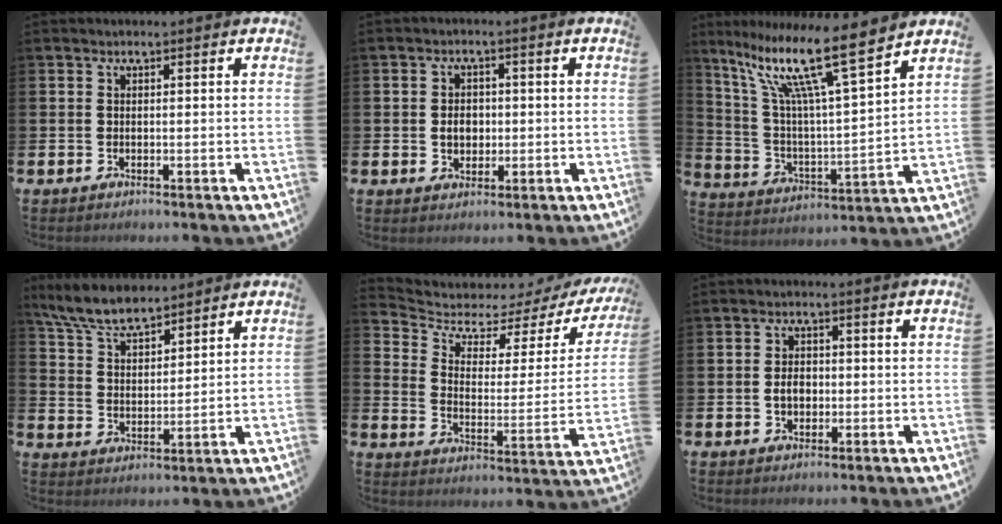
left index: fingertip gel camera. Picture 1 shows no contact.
{"total": 2.8, "force": [0.1, 2.3, 1.6], "torque": [-0.009, 0.000, -0.008]}
{"total": 14.1, "force": [10.2, 2.2, 9.6], "torque": [-0.207, -0.055, 0.164]}
{"total": 7.5, "force": [6.9, 1.7, 2.5], "torque": [-0.077, -0.023, 0.127]}
{"total": 4.9, "force": [4.2, 2.0, 1.7], "torque": [-0.065, -0.033, 0.062]}
{"total": 2.6, "force": [-0.2, 1.9, 1.7], "torque": [-0.016, 0.000, -0.010]}